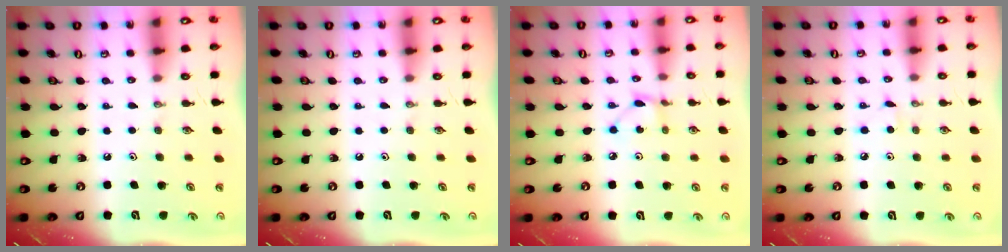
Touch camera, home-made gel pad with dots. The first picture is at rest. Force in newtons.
{"total": 0.0}
{"total": 2.7, "press": 2.6, "slide": 0.3}
{"total": 2.9, "press": 2.9, "slide": 0.4}